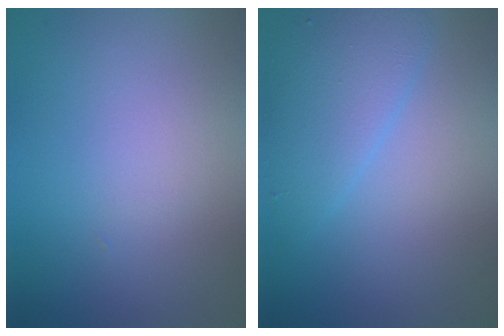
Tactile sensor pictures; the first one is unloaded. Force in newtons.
{"total": 3.4, "press": 3.4, "slide": 0.2}